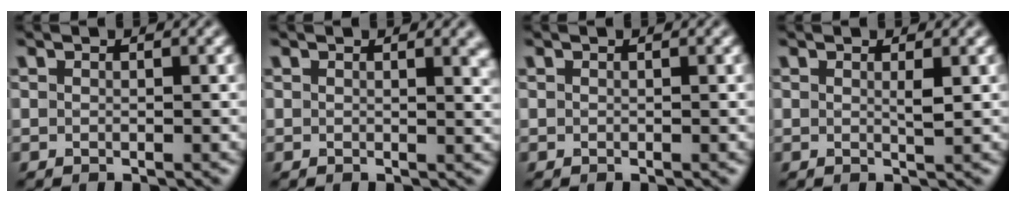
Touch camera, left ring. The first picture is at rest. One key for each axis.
{"total": 2.2, "fx": 1.1, "fy": 0.9, "fz": 1.7, "tx": -0.007, "ty": 0.002, "tz": 0.014}
{"total": 0.0}
{"total": 0.9, "fx": 0.3, "fy": 0.0, "fz": 0.8, "tx": -0.014, "ty": -0.002, "tz": 0.004}